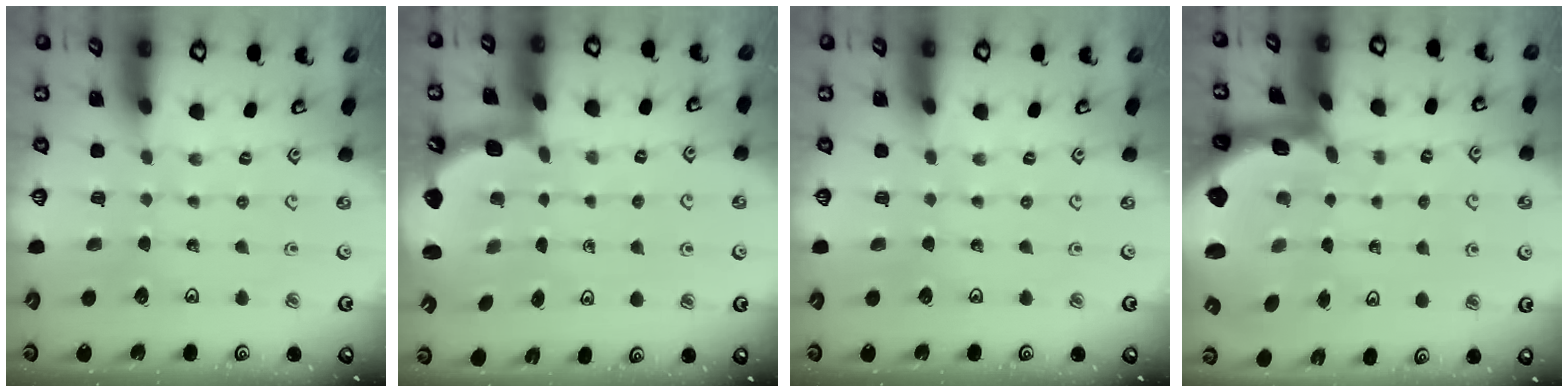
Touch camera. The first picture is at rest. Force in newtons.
{"total": 2.5, "press": 2.1, "slide": 1.3}
{"total": 0.0}
{"total": 4.8, "press": 4.2, "slide": 2.5}